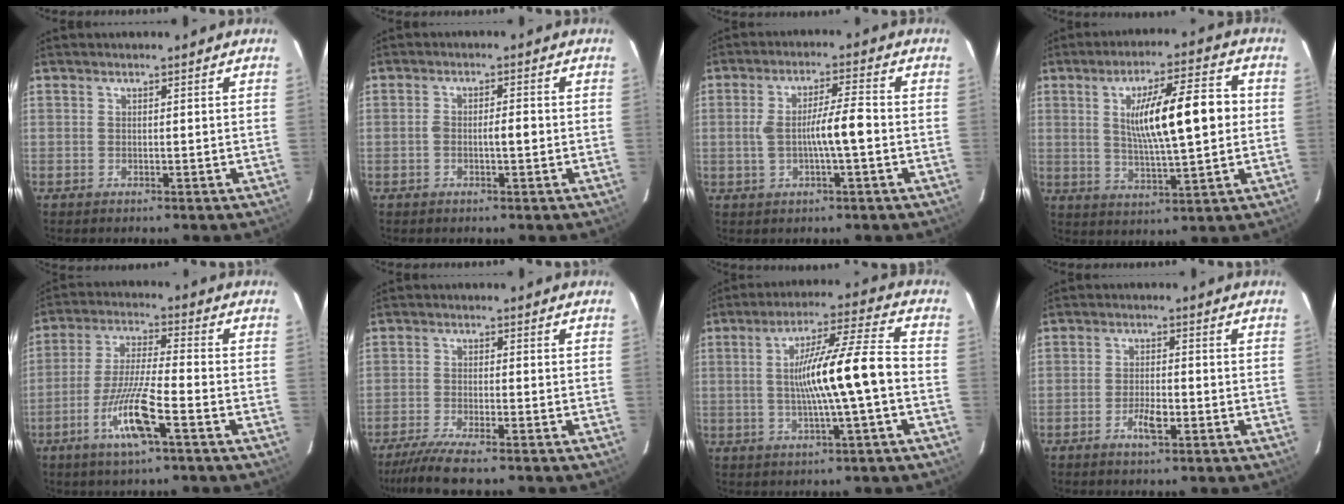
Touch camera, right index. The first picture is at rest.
{"total": 2.7, "force": [-0.6, 0.7, 2.6], "torque": [-0.048, 0.008, -0.009]}
{"total": 6.8, "force": [-0.9, 0.6, 6.7], "torque": [-0.125, 0.010, -0.014]}
{"total": 13.5, "force": [1.7, 2.1, 13.2], "torque": [-0.217, 0.015, 0.031]}
{"total": 10.5, "force": [-4.8, 0.4, 9.4], "torque": [-0.186, -0.012, -0.092]}
{"total": 7.4, "force": [-5.9, 0.2, 4.4], "torque": [-0.072, -0.019, -0.099]}
{"total": 12.4, "force": [-1.2, -0.3, 12.3], "torque": [-0.210, 0.013, -0.022]}
{"total": 3.5, "force": [-1.6, 0.8, 3.0], "torque": [-0.057, 0.001, -0.028]}